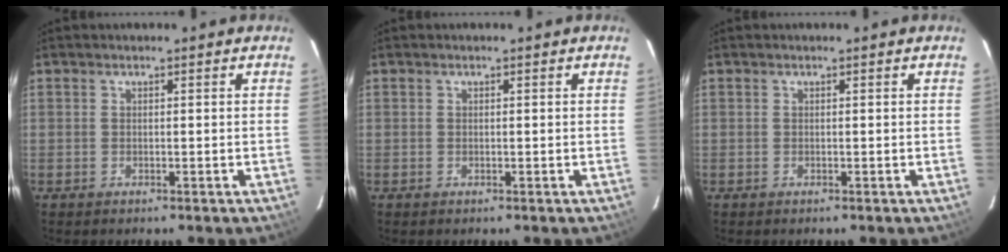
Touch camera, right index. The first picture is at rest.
{"total": 0.0}
{"total": 0.0}